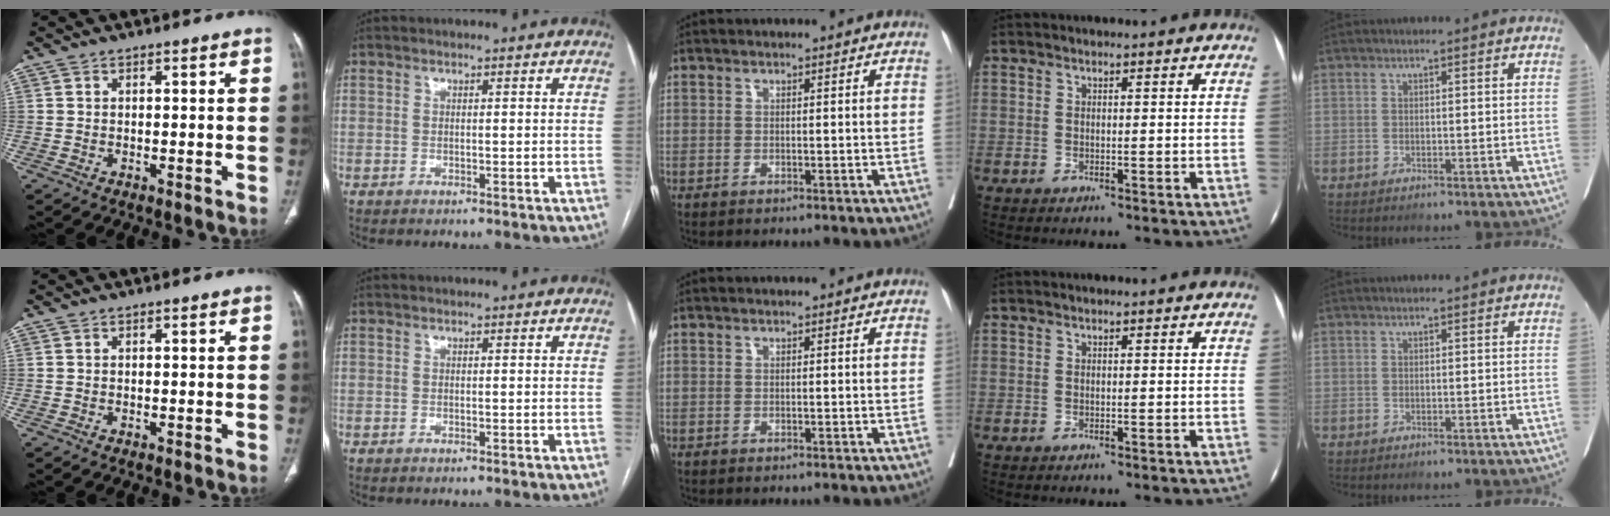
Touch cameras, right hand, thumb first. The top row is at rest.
{}